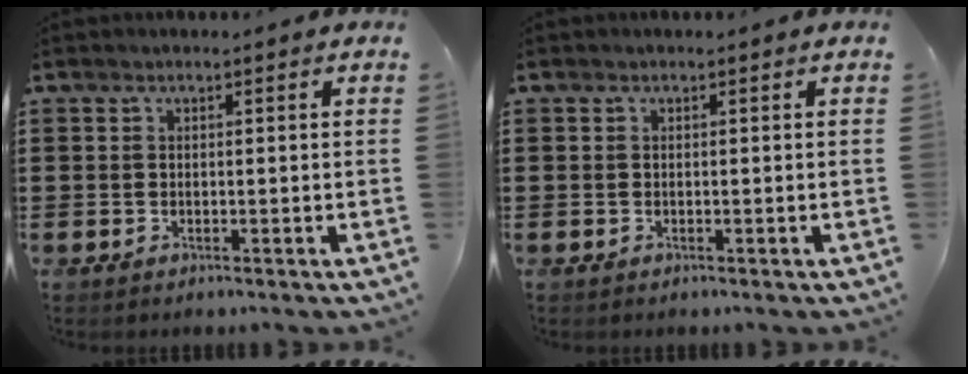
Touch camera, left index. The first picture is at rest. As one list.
[{"total": 0.0}]